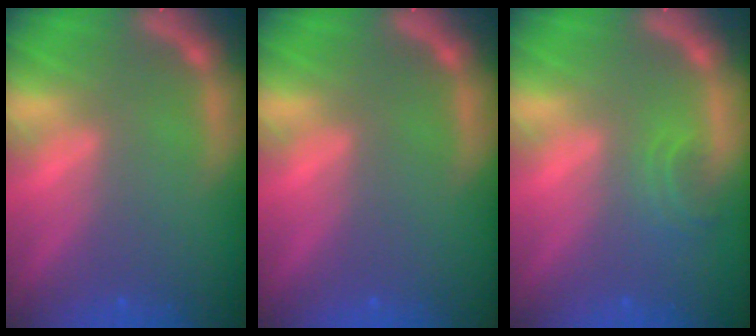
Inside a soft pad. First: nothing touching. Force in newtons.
{"total": 0.0}
{"total": 1.9}